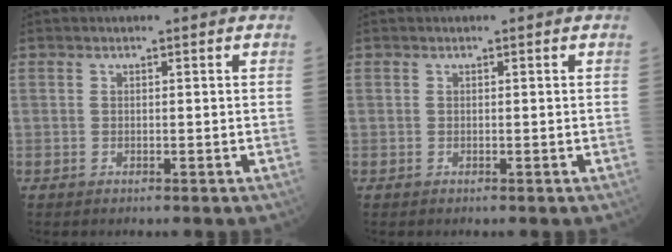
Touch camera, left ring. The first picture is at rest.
{"total": 0.0}